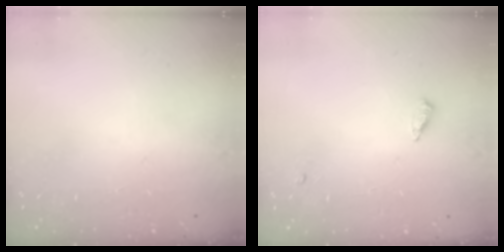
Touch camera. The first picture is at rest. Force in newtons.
{"total": 4.2, "press": 4.2, "slide": 0.5}